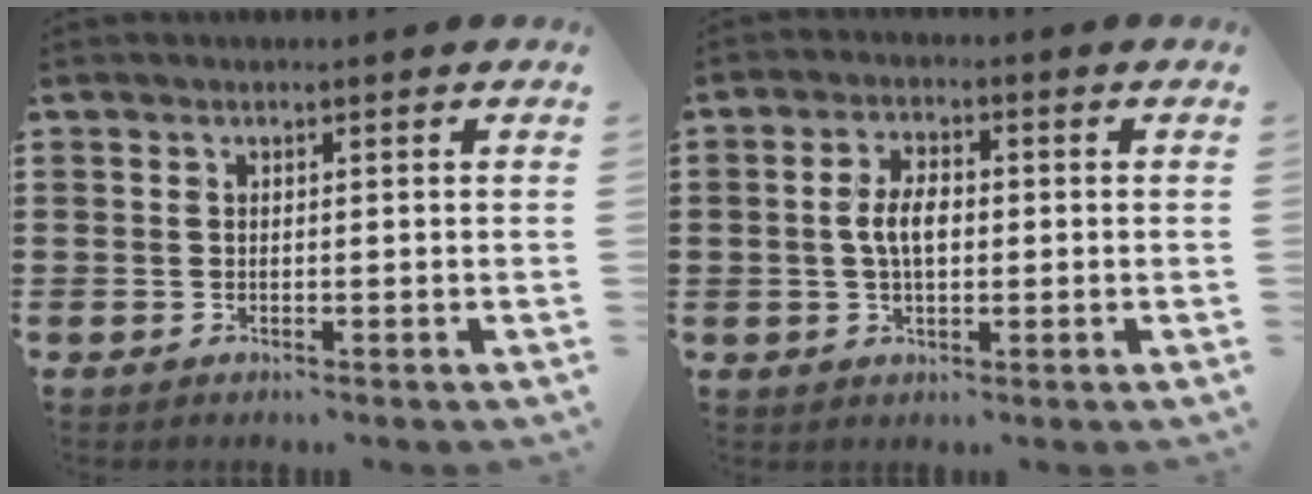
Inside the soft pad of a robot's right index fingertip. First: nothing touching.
{"total": 5.0, "force": [-0.1, 2.6, 4.3], "torque": [-0.091, 0.007, -0.006]}